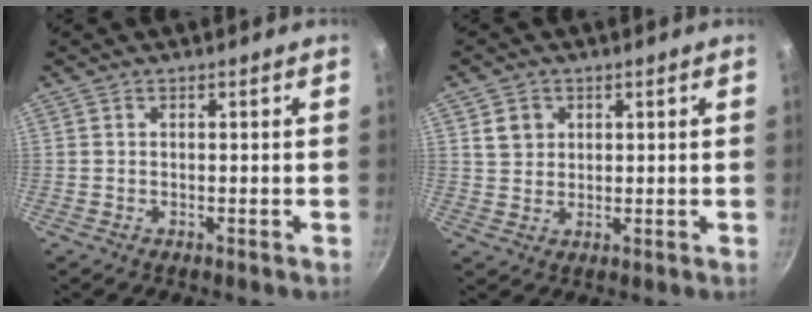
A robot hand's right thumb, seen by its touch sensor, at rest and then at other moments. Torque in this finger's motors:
{"motor_torque": [0.13, 0.69, 0.04, 0.20, 0.00]}